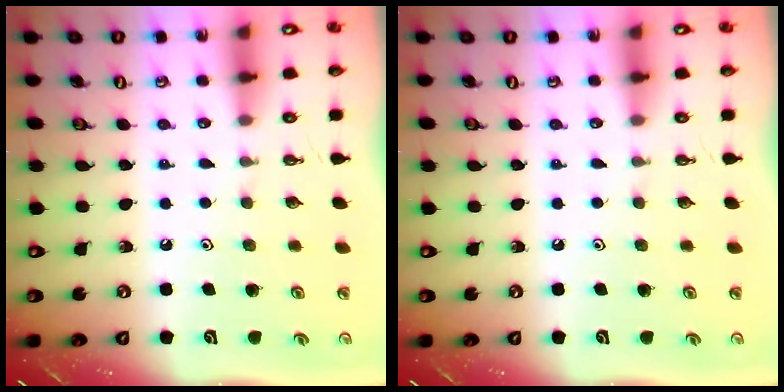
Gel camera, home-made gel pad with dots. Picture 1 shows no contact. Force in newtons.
{"total": 0.0}